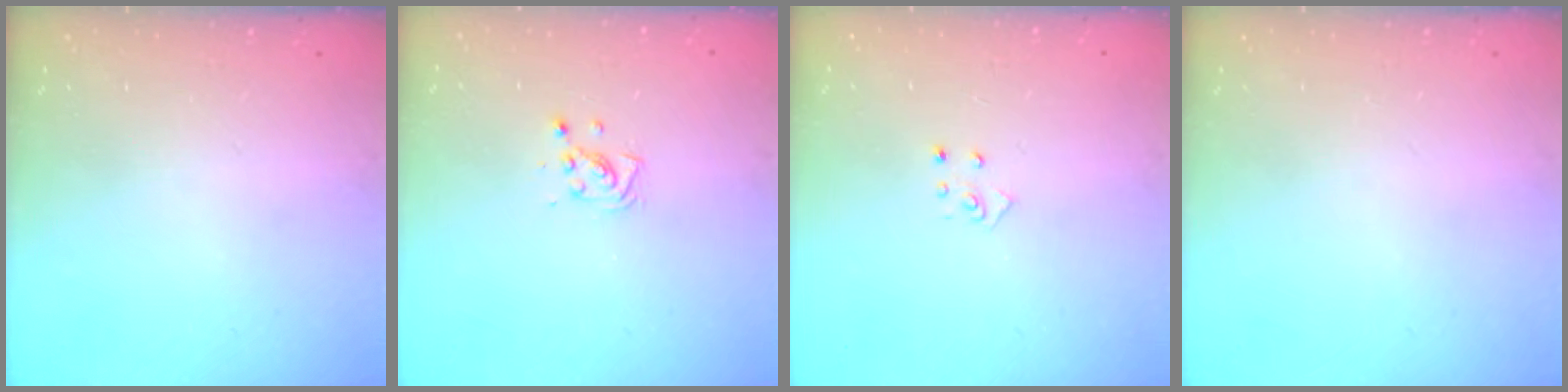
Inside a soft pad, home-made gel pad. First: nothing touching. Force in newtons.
{"total": 5.0, "press": 4.7, "slide": 1.7}
{"total": 4.2, "press": 4.2, "slide": 0.3}
{"total": 0.0}